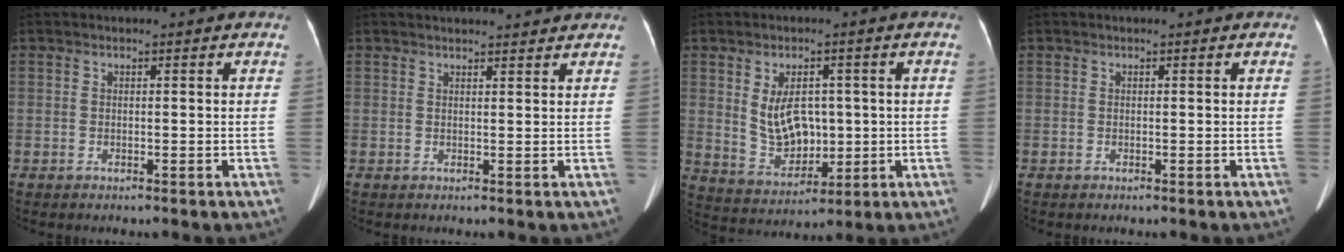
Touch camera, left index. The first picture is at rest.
{"total": 7.0, "force": [6.6, 1.0, 1.9], "torque": [-0.021, 0.021, 0.075]}
{"total": 7.9, "force": [0.9, 4.9, 6.1], "torque": [-0.122, 0.002, 0.034]}
{"total": 0.0}